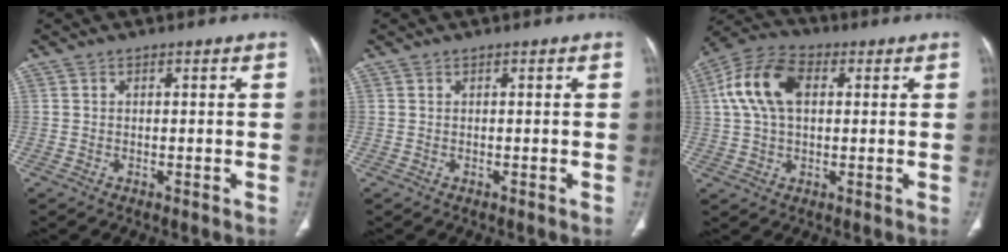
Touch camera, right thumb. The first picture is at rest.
{"total": 0.0}
{"total": 12.4, "force": [2.7, 7.6, 9.4], "torque": [-0.188, 0.025, 0.044]}